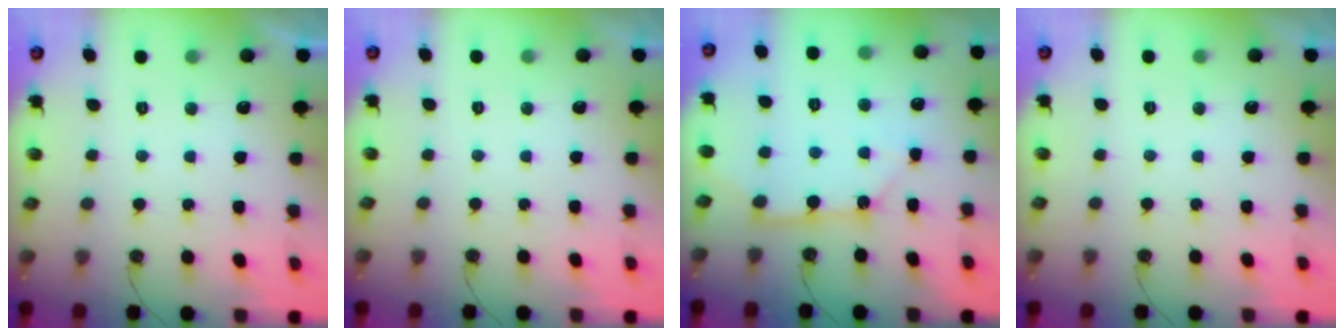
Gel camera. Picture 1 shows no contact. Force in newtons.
{"total": 0.0}
{"total": 9.5, "press": 9.5, "slide": 1.0}
{"total": 0.0}